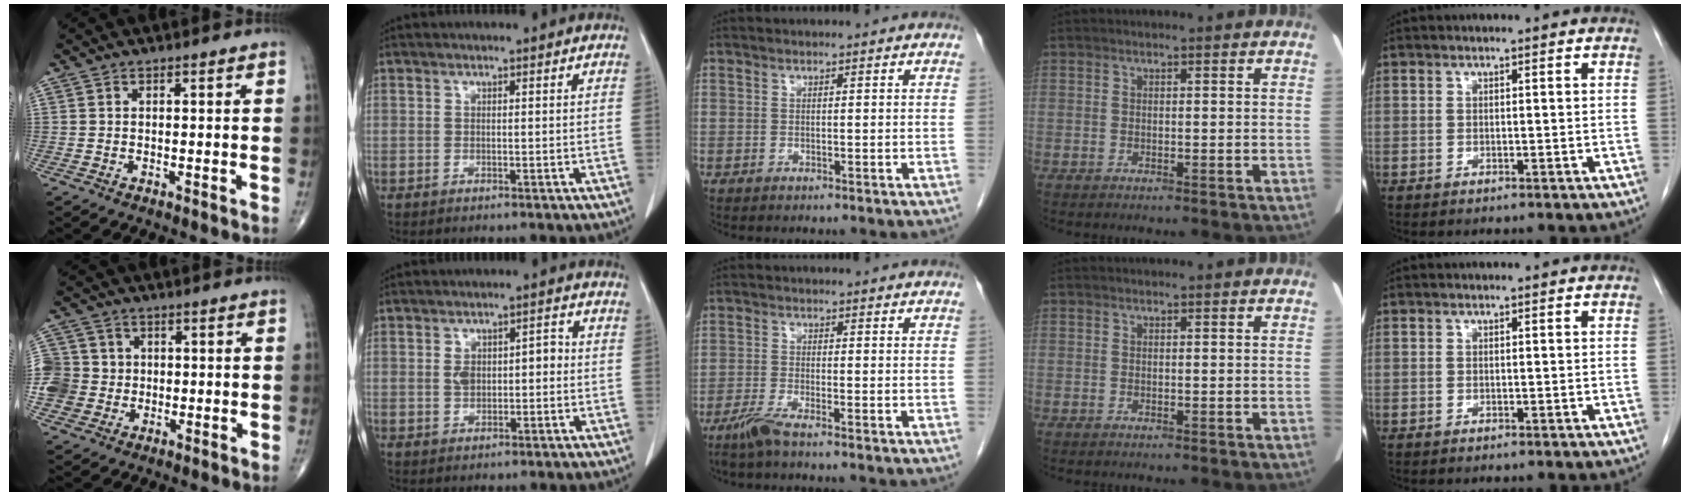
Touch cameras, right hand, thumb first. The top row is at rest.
{"thumb": {"total": 9.0, "force": [-0.6, 8.7, 2.1], "torque": [-0.030, 0.020, -0.007]}, "index": {"total": 4.6, "force": [0.0, 2.7, 3.7], "torque": [-0.065, 0.024, 0.006]}, "middle": {"total": 3.0, "force": [-2.3, -0.2, 1.9], "torque": [-0.049, -0.008, -0.052]}}